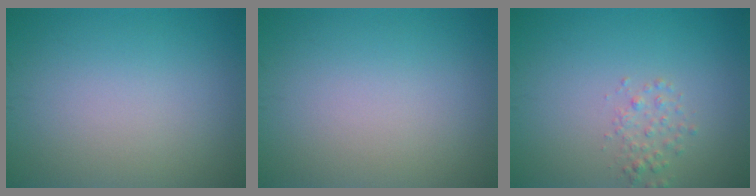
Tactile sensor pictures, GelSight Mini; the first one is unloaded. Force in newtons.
{"total": 0.0}
{"total": 1.4, "press": 1.4, "slide": 0.1}